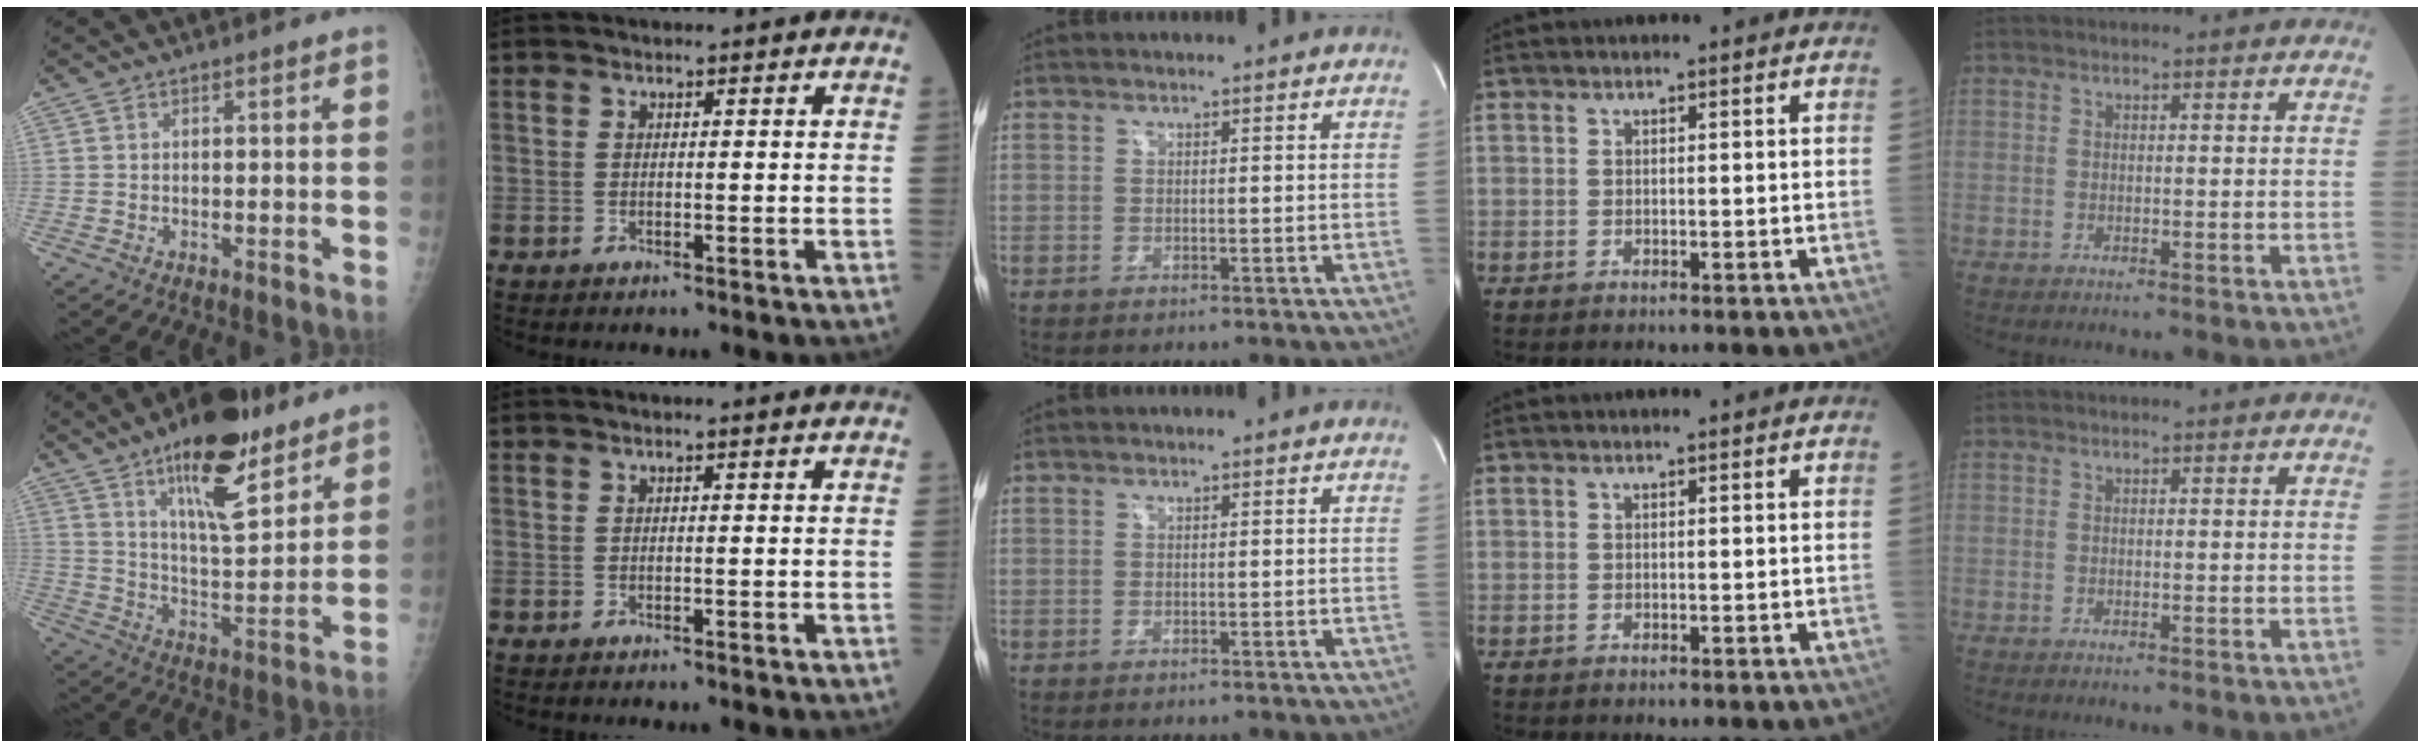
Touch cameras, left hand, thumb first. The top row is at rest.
{"thumb": {"total": 17.8, "force": [11.3, 6.1, 12.2], "torque": [-0.158, -0.068, 0.187]}, "index": {"total": 1.0, "force": [0.8, -0.1, 0.5], "torque": [-0.013, 0.005, 0.013]}}